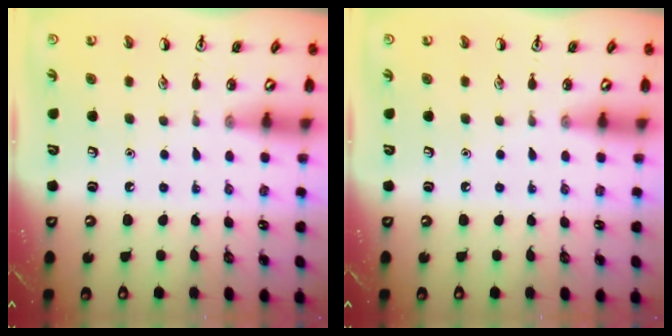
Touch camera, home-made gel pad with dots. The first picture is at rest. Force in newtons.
{"total": 0.0}